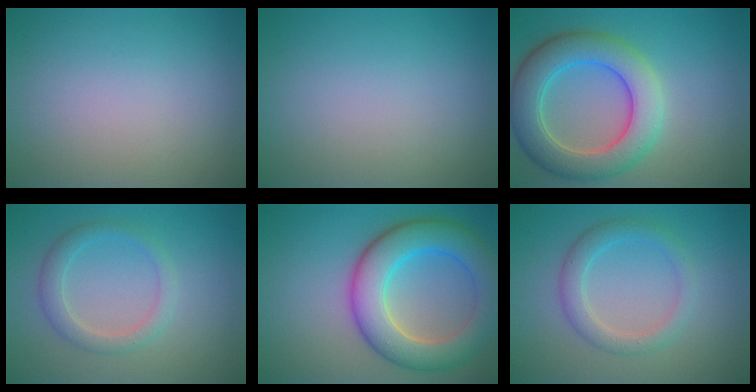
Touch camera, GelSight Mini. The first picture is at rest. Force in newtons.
{"total": 0.0}
{"total": 7.3, "press": 7.3, "slide": 0.4}
{"total": 2.5, "press": 2.5, "slide": 0.1}
{"total": 8.2, "press": 8.1, "slide": 0.3}
{"total": 2.8, "press": 2.8, "slide": 0.1}